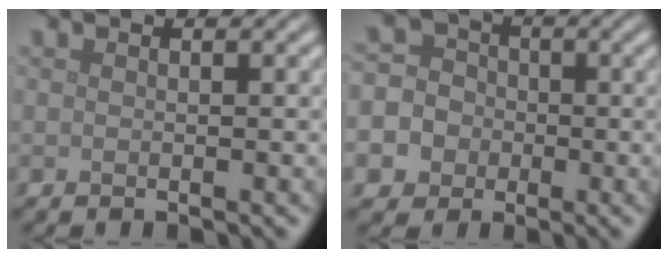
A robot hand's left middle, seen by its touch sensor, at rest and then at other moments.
{"total": 8.9, "force": [-3.5, 8.0, 1.8], "torque": [-0.053, -0.013, -0.085]}